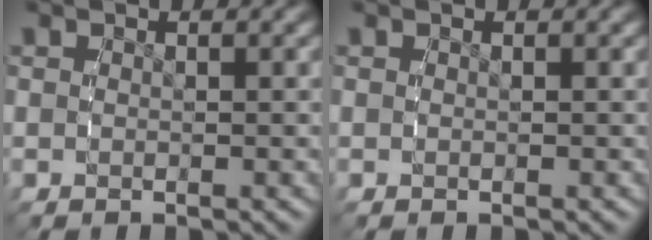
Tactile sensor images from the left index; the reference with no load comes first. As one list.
[{"total": 0.0}]